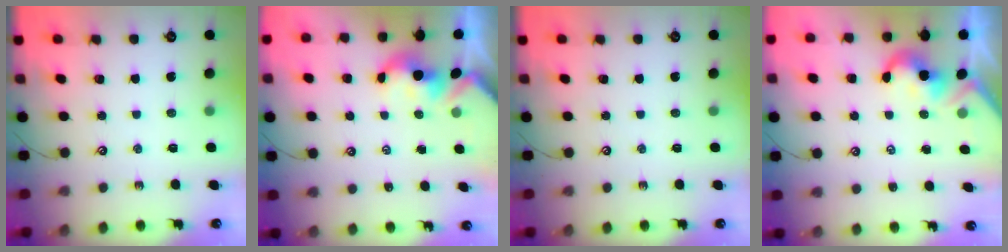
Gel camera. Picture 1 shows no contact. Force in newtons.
{"total": 1.6, "press": 1.6, "slide": 0.2}
{"total": 0.0}
{"total": 2.1, "press": 2.0, "slide": 0.5}